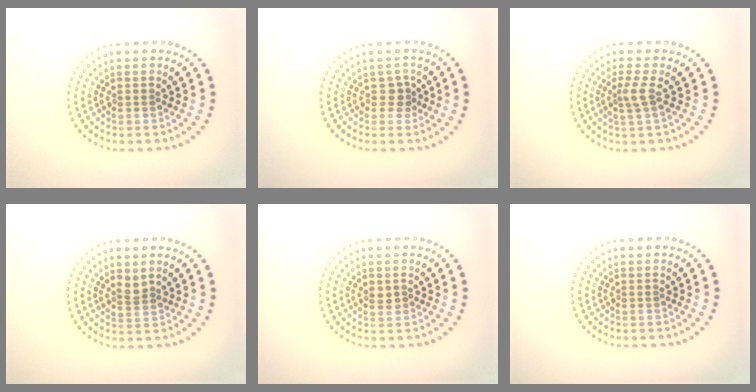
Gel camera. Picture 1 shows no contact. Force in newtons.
{"total": 1.3, "press": 1.0, "slide": 0.8}
{"total": 1.9, "press": 1.4, "slide": 1.3}
{"total": 1.4, "press": 1.1, "slide": 0.8}
{"total": 1.0, "press": 1.0, "slide": 0.2}
{"total": 0.0}